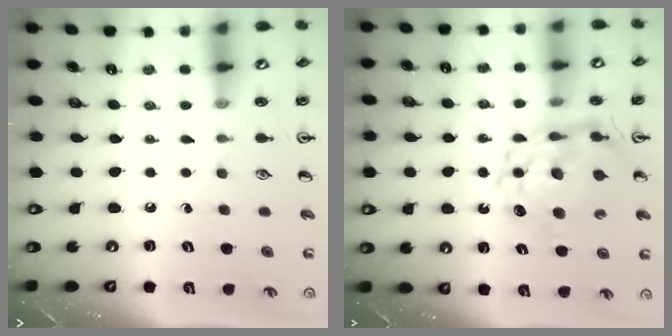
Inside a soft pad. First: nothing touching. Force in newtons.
{"total": 13.2, "press": 13.2, "slide": 1.0}